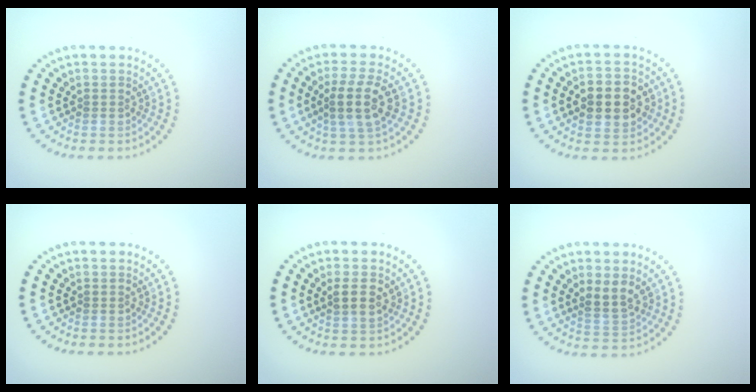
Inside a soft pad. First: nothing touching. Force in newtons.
{"total": 4.0, "press": 3.7, "slide": 1.5}
{"total": 4.9, "press": 4.9, "slide": 0.2}
{"total": 0.0}
{"total": 2.4, "press": 2.3, "slide": 0.9}
{"total": 2.6, "press": 2.4, "slide": 0.9}